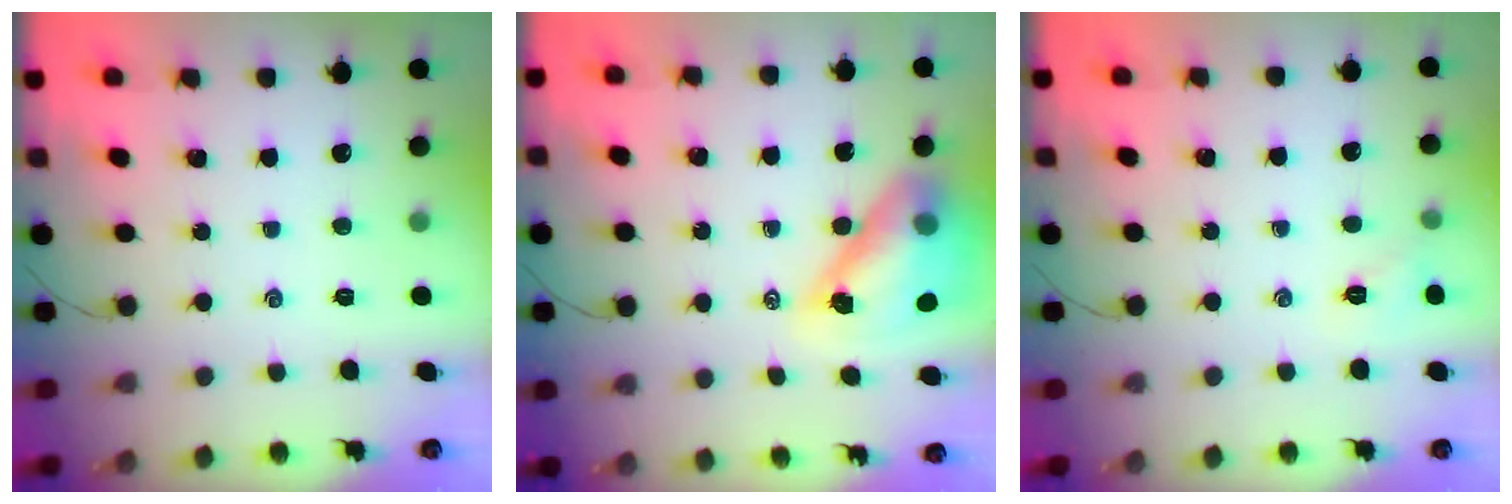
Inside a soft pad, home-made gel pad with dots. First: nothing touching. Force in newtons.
{"total": 14.8, "press": 14.3, "slide": 4.0}
{"total": 5.8, "press": 5.5, "slide": 1.6}